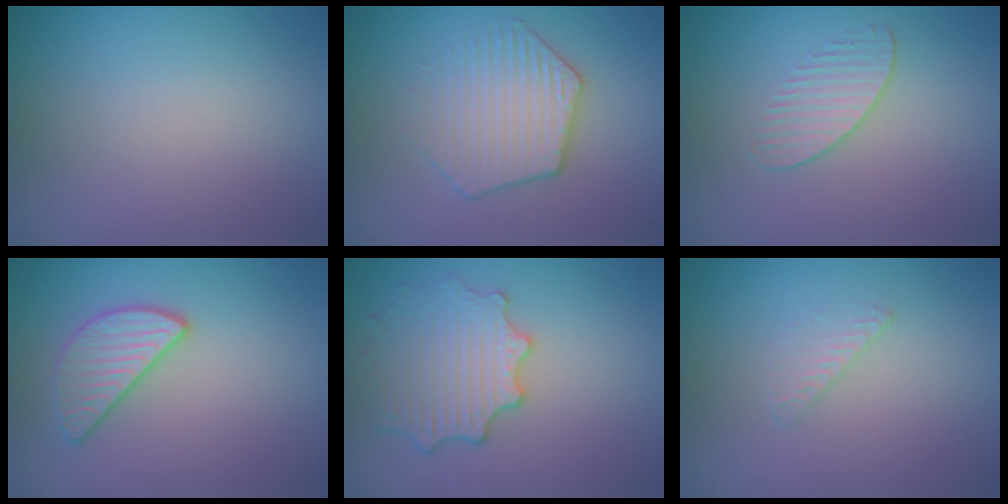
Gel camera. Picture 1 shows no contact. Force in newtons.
{"total": 3.8, "press": 3.7, "slide": 1.2}
{"total": 1.3, "press": 0.7, "slide": 1.1}
{"total": 2.8, "press": 2.6, "slide": 0.9}
{"total": 3.6, "press": 3.6, "slide": 0.6}
{"total": 0.6, "press": 0.3, "slide": 0.5}